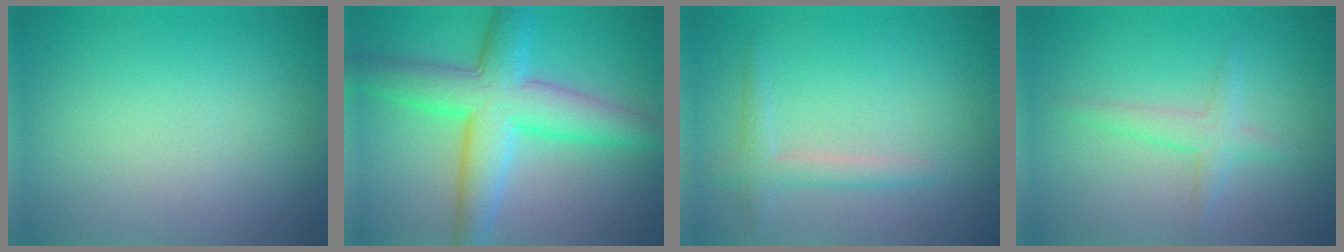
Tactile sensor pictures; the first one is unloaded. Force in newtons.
{"total": 7.9, "press": 7.8, "slide": 0.2}
{"total": 2.0, "press": 2.0, "slide": 0.0}
{"total": 1.9, "press": 1.9, "slide": 0.1}